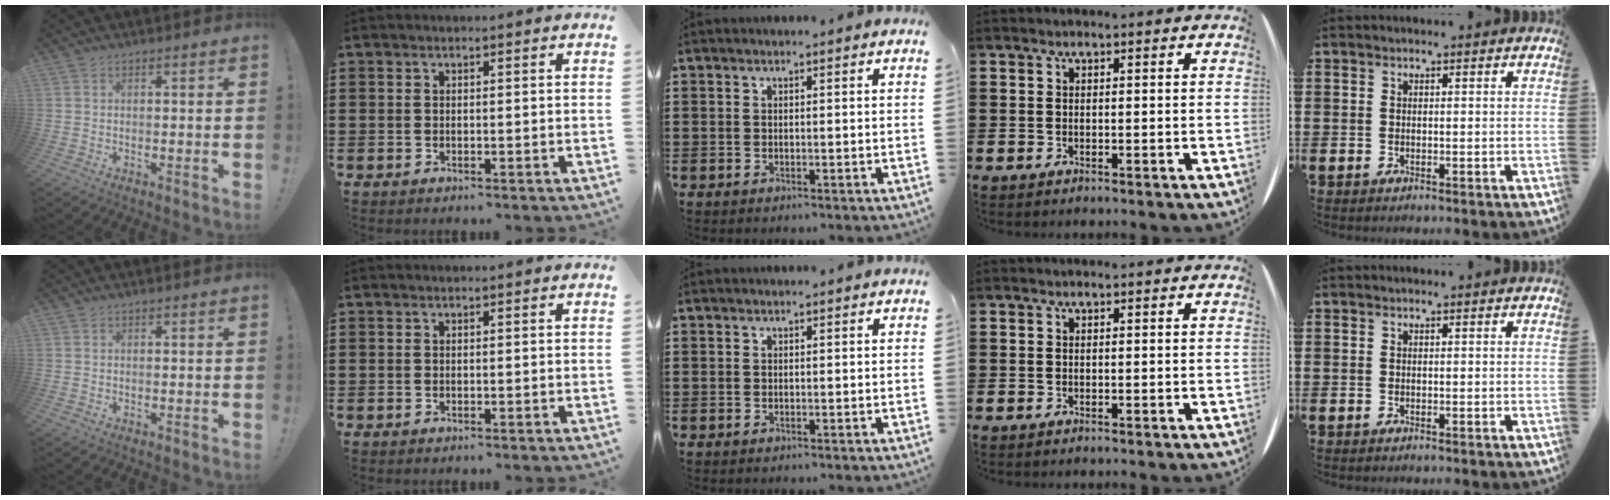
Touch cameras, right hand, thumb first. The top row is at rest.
{}